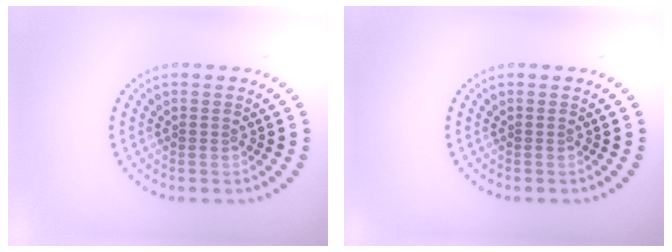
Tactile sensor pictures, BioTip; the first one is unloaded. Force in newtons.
{"total": 0.0}